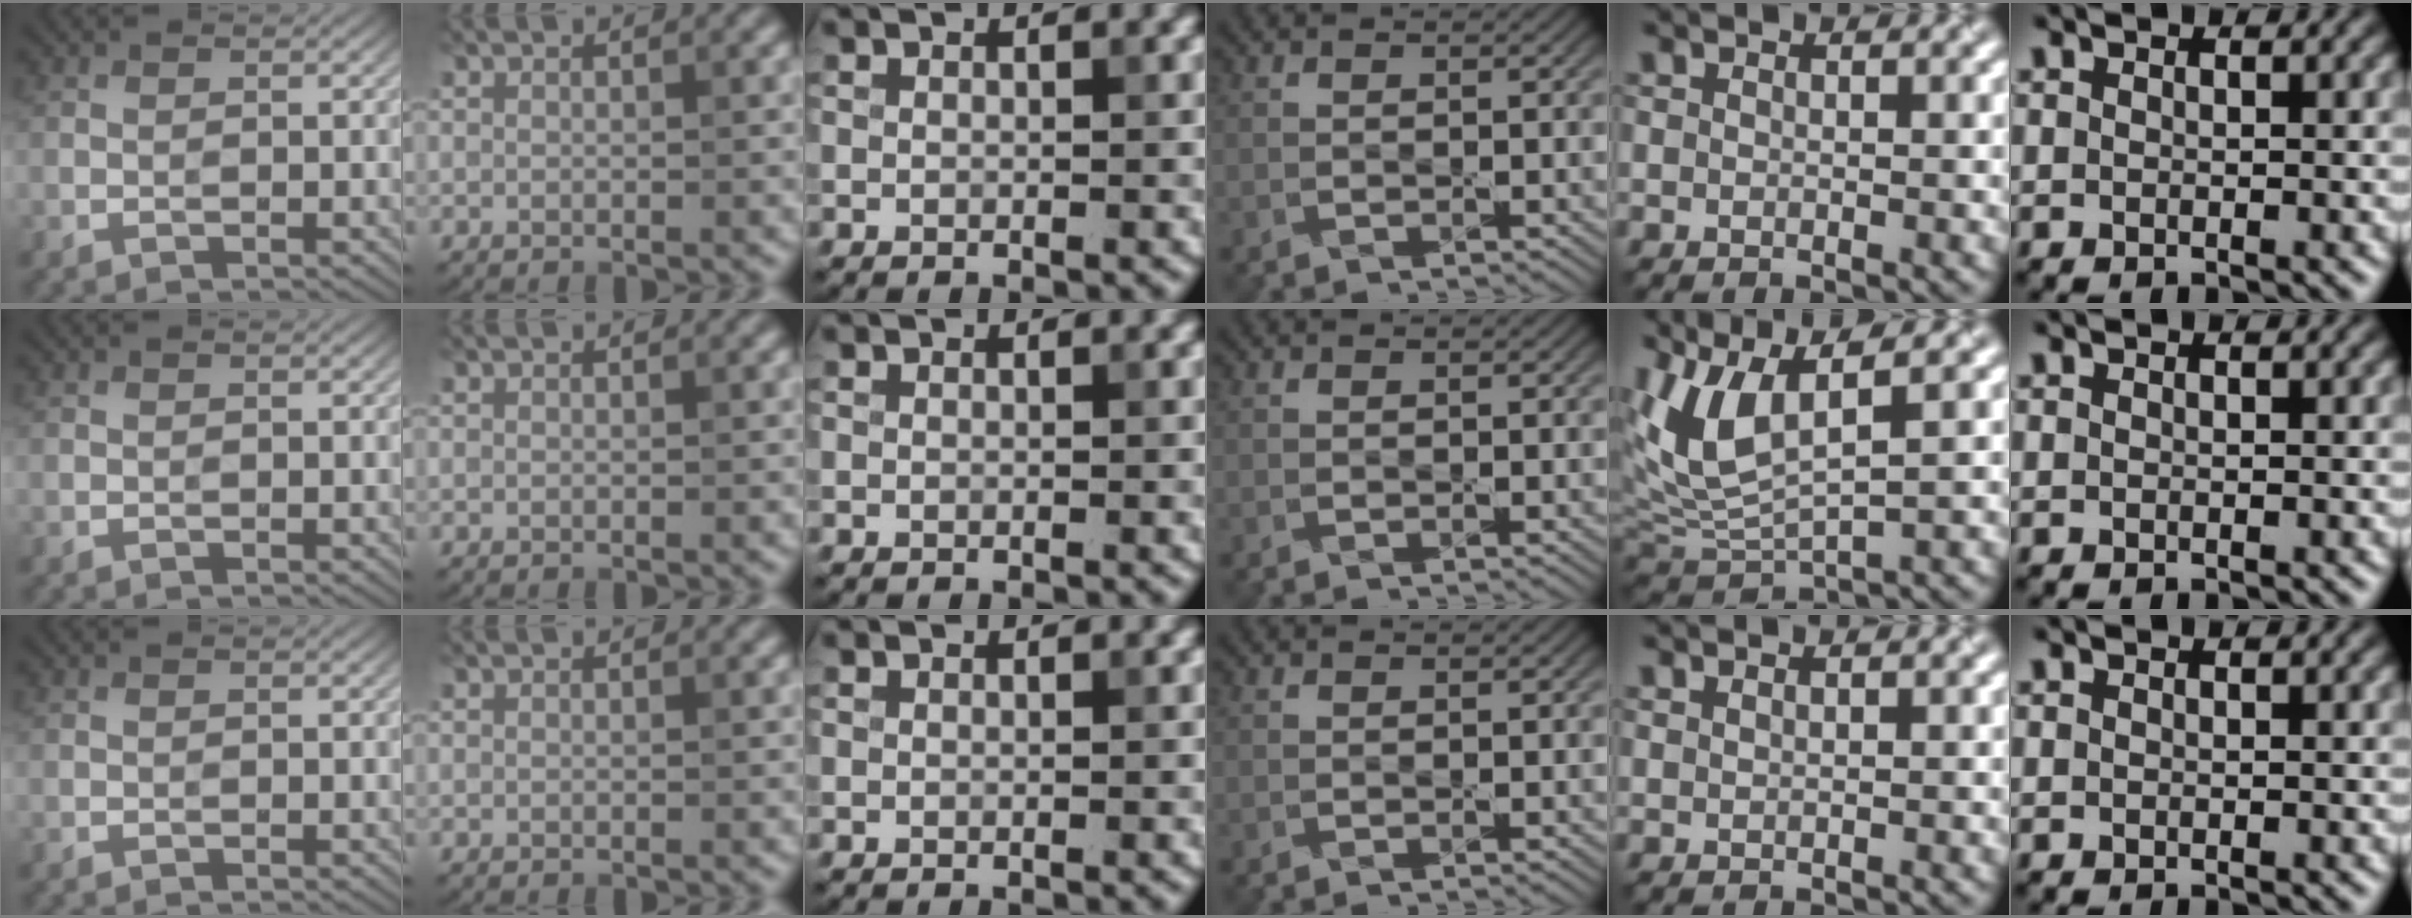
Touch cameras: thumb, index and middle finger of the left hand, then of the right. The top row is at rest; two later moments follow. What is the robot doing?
{"motion": "press", "object": "sticky note"}